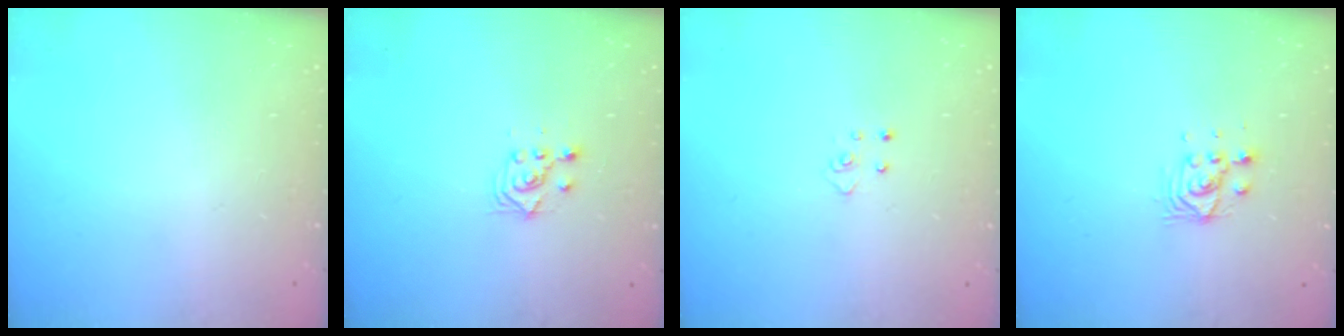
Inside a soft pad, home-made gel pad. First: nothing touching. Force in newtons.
{"total": 4.6, "press": 4.5, "slide": 0.6}
{"total": 3.7, "press": 3.7, "slide": 0.3}
{"total": 5.4, "press": 5.4, "slide": 0.1}